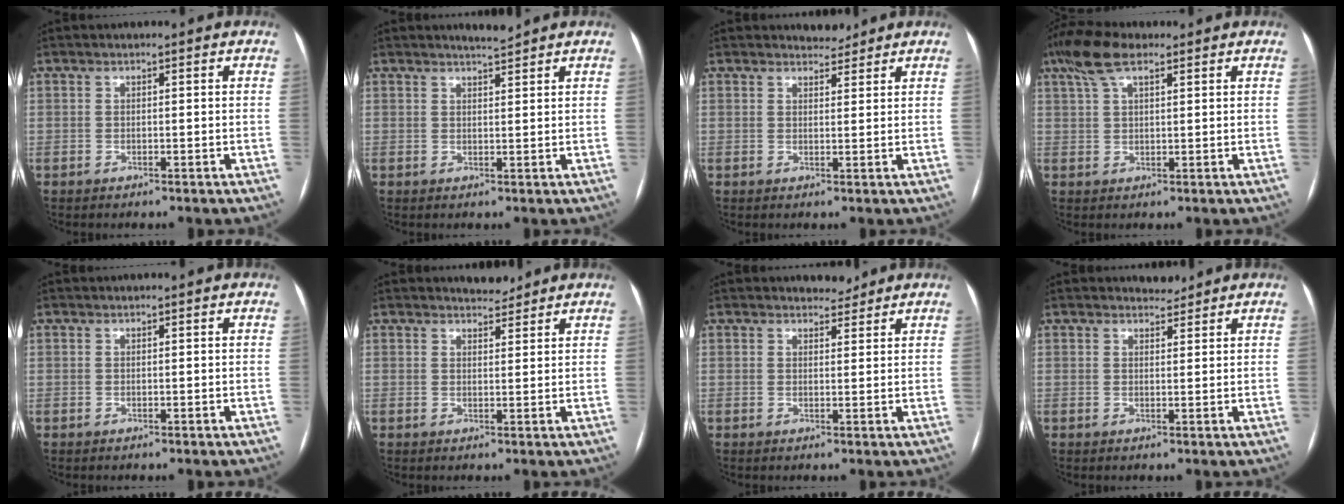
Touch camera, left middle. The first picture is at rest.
{"total": 1.9, "force": [1.8, -0.2, 0.4], "torque": [-0.008, -0.003, 0.034]}
{"total": 2.3, "force": [2.2, 0.7, 0.0], "torque": [0.001, -0.003, 0.033]}
{"total": 7.0, "force": [4.5, 2.4, 4.9], "torque": [-0.108, 0.031, 0.085]}
{"total": 0.0}
{"total": 2.7, "force": [2.5, 0.7, 0.3], "torque": [-0.005, -0.003, 0.038]}
{"total": 2.3, "force": [2.1, 0.8, 0.1], "torque": [0.000, -0.002, 0.030]}
{"total": 1.8, "force": [1.8, 0.5, -0.1], "torque": [0.000, -0.003, 0.027]}